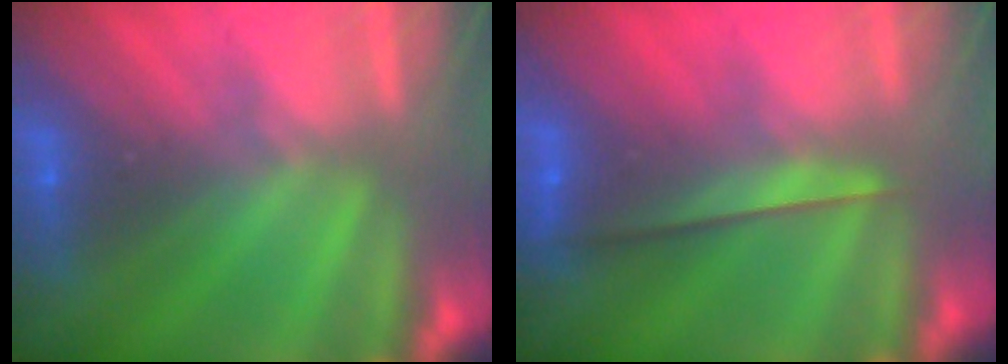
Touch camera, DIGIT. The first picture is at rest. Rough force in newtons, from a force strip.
{"total": 2.4}